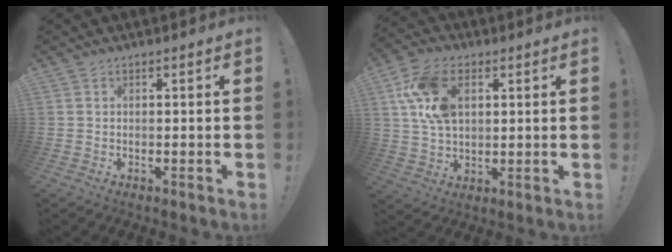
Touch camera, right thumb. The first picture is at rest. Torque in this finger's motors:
{"motor_torque": [1.56, 2.05, 0.68, 0.25, 0.09]}